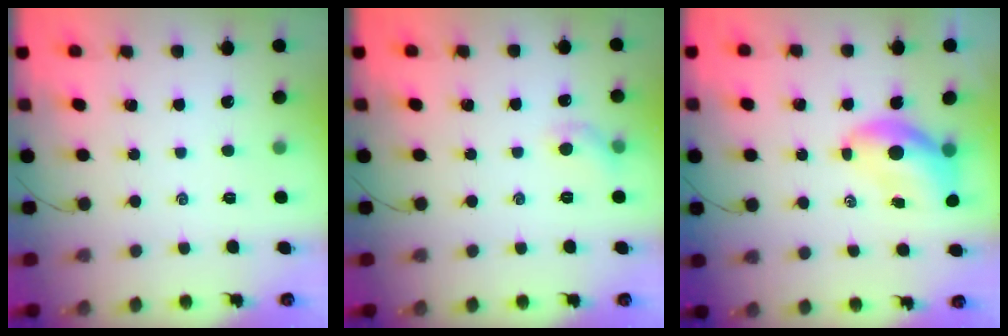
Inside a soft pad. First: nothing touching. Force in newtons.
{"total": 6.0, "press": 5.8, "slide": 1.4}
{"total": 8.4, "press": 8.2, "slide": 1.6}